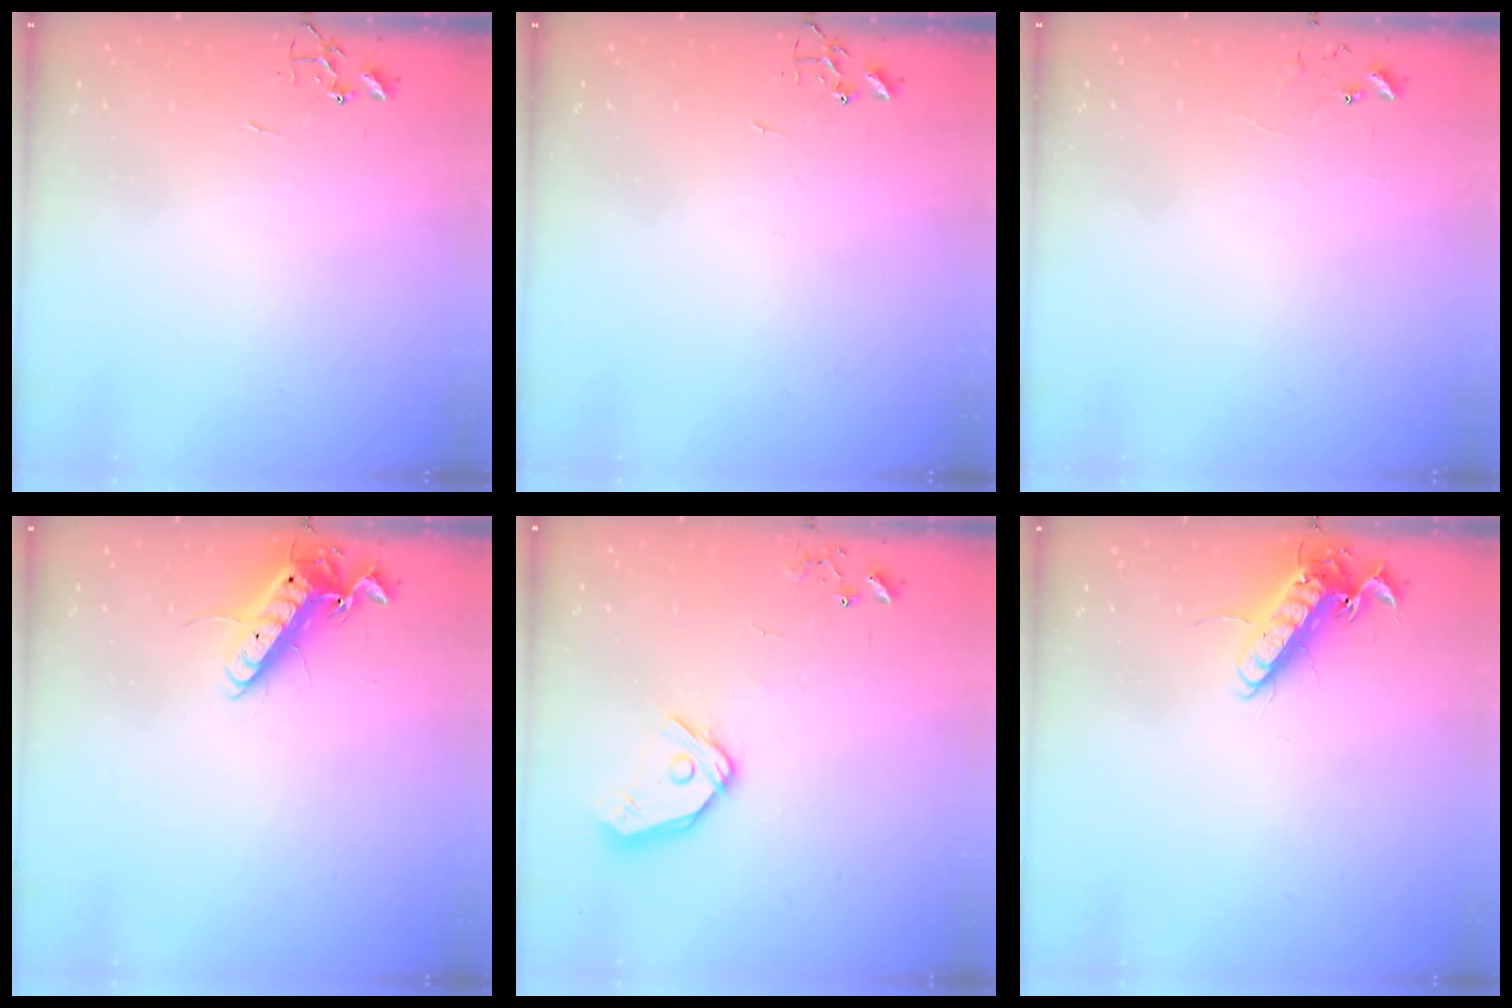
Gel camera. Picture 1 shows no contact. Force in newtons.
{"total": 0.0}
{"total": 5.8, "press": 5.8, "slide": 0.5}
{"total": 13.0, "press": 12.9, "slide": 1.9}
{"total": 12.2, "press": 12.1, "slide": 1.5}
{"total": 13.5, "press": 13.5, "slide": 1.2}